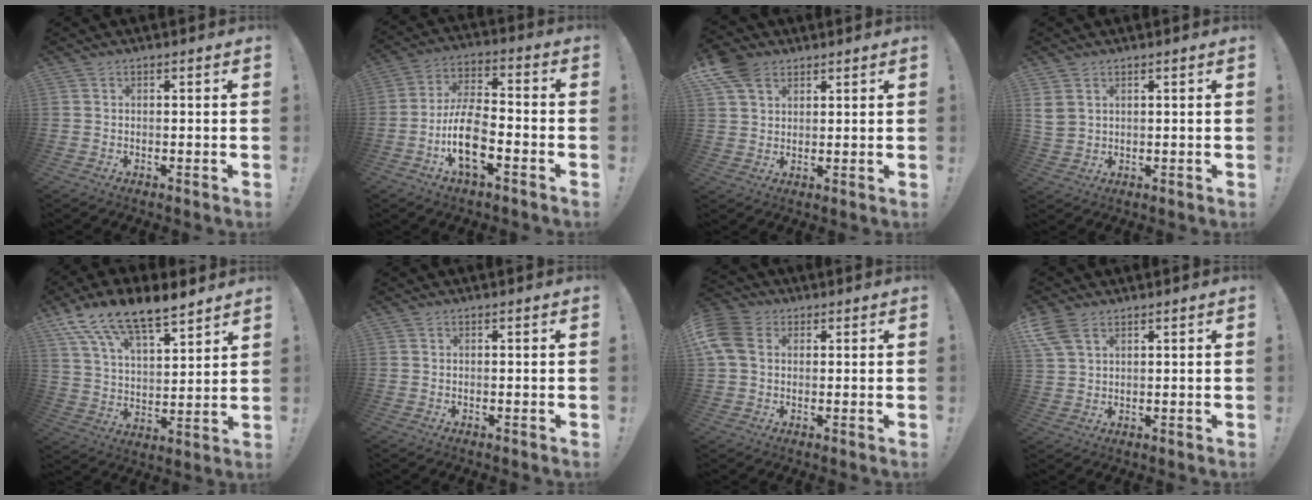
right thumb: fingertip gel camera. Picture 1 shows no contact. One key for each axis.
{"total": 14.5, "fx": -5.7, "fy": 7.0, "fz": 11.4, "tx": -0.227, "ty": 0.022, "tz": -0.095}
{"total": 8.3, "fx": 5.0, "fy": 5.4, "fz": 3.9, "tx": -0.067, "ty": -0.017, "tz": 0.099}
{"total": 4.0, "fx": 1.9, "fy": 2.8, "fz": 2.2, "tx": -0.053, "ty": -0.001, "tz": 0.039}
{"total": 15.3, "fx": 12.1, "fy": 5.4, "fz": 7.7, "tx": -0.154, "ty": -0.084, "tz": 0.221}
{"total": 0.0}
{"total": 9.5, "fx": 2.3, "fy": 6.9, "fz": 6.2, "tx": -0.134, "ty": 0.000, "tz": 0.048}
{"total": 6.5, "fx": 3.7, "fy": 3.5, "fz": 4.0, "tx": -0.081, "ty": -0.012, "tz": 0.075}